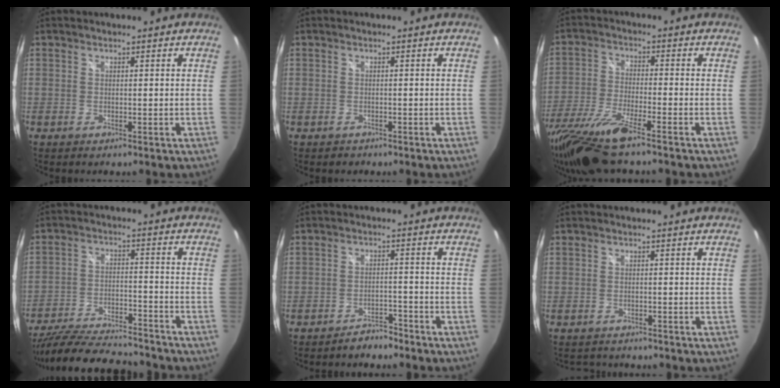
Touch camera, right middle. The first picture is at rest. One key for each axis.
{"total": 1.0, "fx": -0.7, "fy": 0.6, "fz": 0.0, "tx": -0.003, "ty": -0.001, "tz": -0.012}
{"total": 14.6, "fx": -11.5, "fy": 1.2, "fz": 9.0, "tx": -0.203, "ty": -0.043, "tz": -0.219}
{"total": 21.8, "fx": -18.9, "fy": 5.2, "fz": 9.6, "tx": -0.188, "ty": -0.034, "tz": -0.287}
{"total": 3.8, "fx": -3.6, "fy": 1.1, "fz": 0.8, "tx": -0.025, "ty": 0.006, "tz": -0.052}
{"total": 3.1, "fx": -2.8, "fy": 1.2, "fz": 0.4, "tx": -0.010, "ty": -0.005, "tz": -0.043}